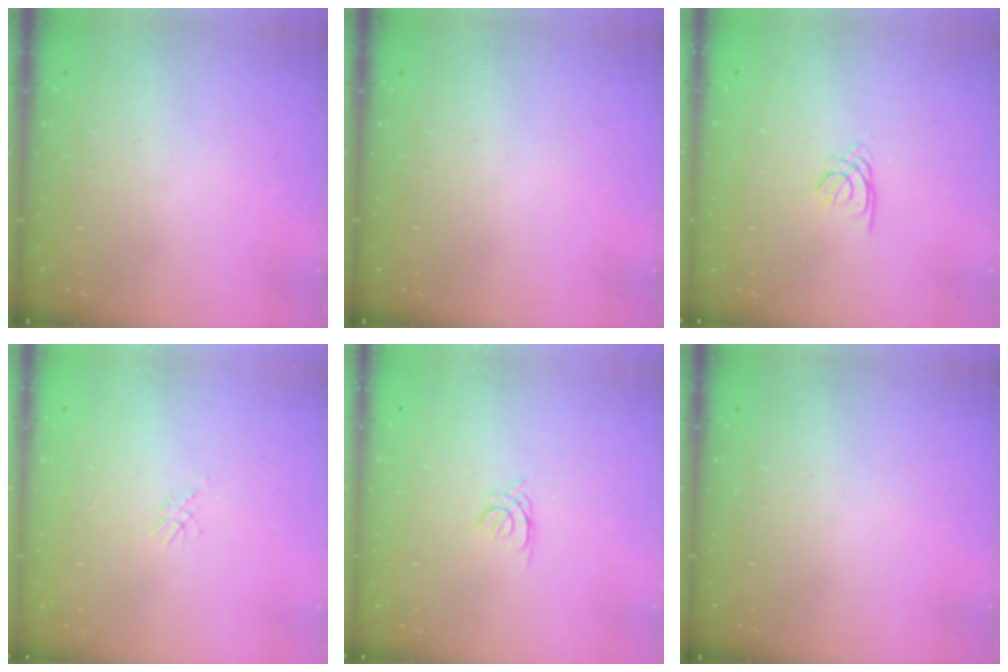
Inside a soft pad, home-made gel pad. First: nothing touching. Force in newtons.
{"total": 0.0}
{"total": 2.5, "press": 2.4, "slide": 0.5}
{"total": 2.1, "press": 2.1, "slide": 0.5}
{"total": 1.7, "press": 1.7, "slide": 0.3}
{"total": 0.0}